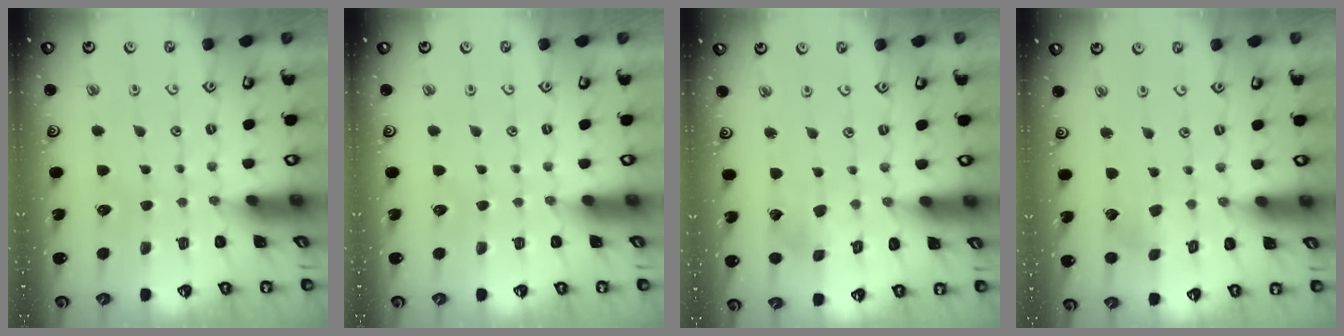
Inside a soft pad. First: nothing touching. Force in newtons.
{"total": 0.0}
{"total": 2.9, "press": 2.9, "slide": 0.2}
{"total": 2.8, "press": 2.8, "slide": 0.1}